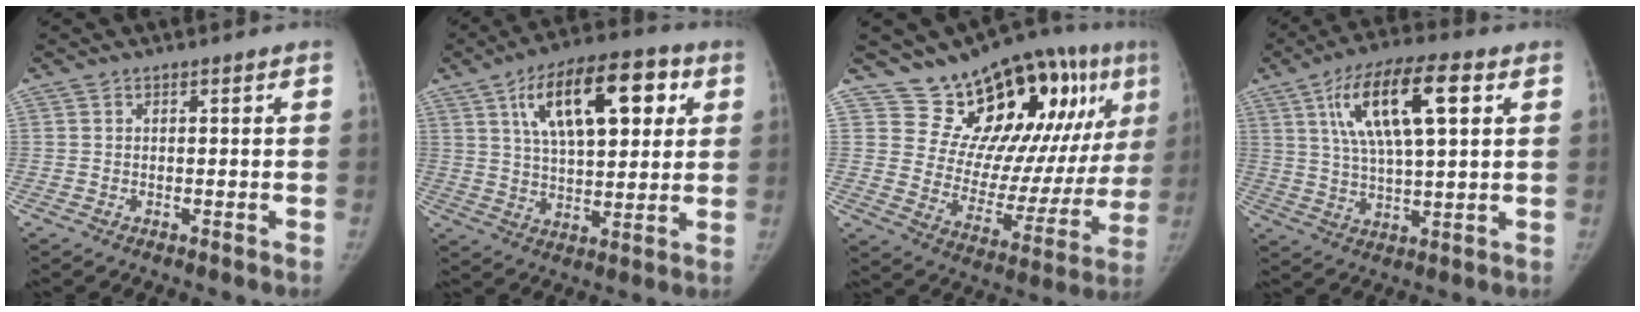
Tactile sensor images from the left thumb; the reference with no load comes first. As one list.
[{"total": 18.9, "force": [7.1, 8.7, 15.1], "torque": [-0.209, -0.002, 0.114]}, {"total": 21.8, "force": [12.9, 10.4, 14.2], "torque": [-0.138, -0.059, 0.200]}, {"total": 16.6, "force": [6.0, 5.7, 14.4], "torque": [-0.246, 0.002, 0.101]}]